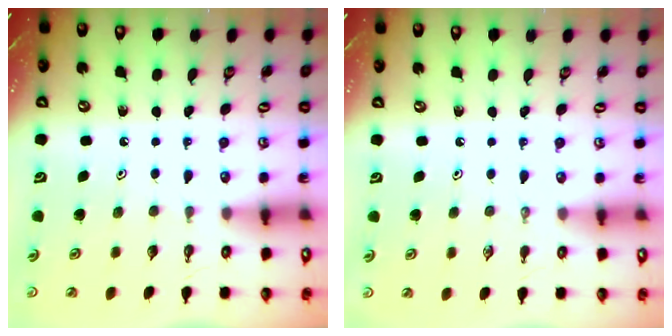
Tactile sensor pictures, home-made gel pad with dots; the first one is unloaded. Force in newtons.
{"total": 0.0}